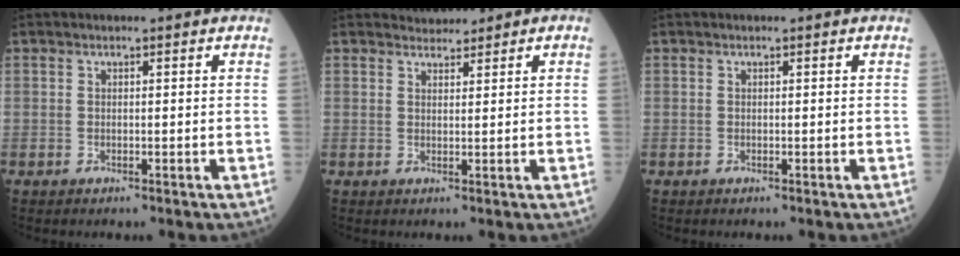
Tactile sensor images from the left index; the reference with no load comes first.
{"total": 1.8, "force": [1.7, 0.6, -0.1], "torque": [0.000, 0.007, 0.027]}
{"total": 0.0}